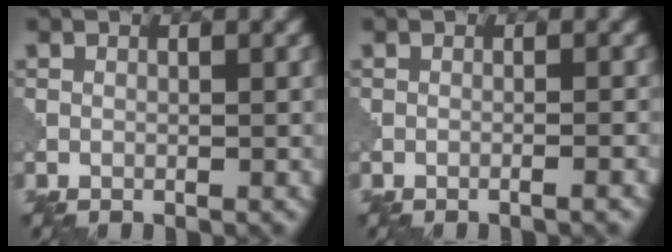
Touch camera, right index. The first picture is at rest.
{"total": 1.5, "force": [-0.5, 0.5, 1.3], "torque": [-0.005, 0.003, -0.022]}